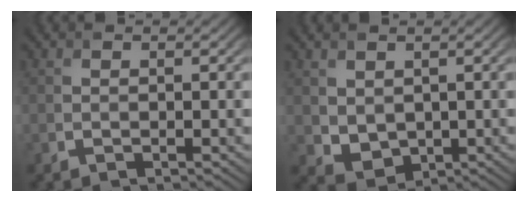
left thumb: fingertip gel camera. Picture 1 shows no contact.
{"total": 3.3, "force": [1.1, 2.5, 1.7], "torque": [-0.048, -0.011, 0.030]}